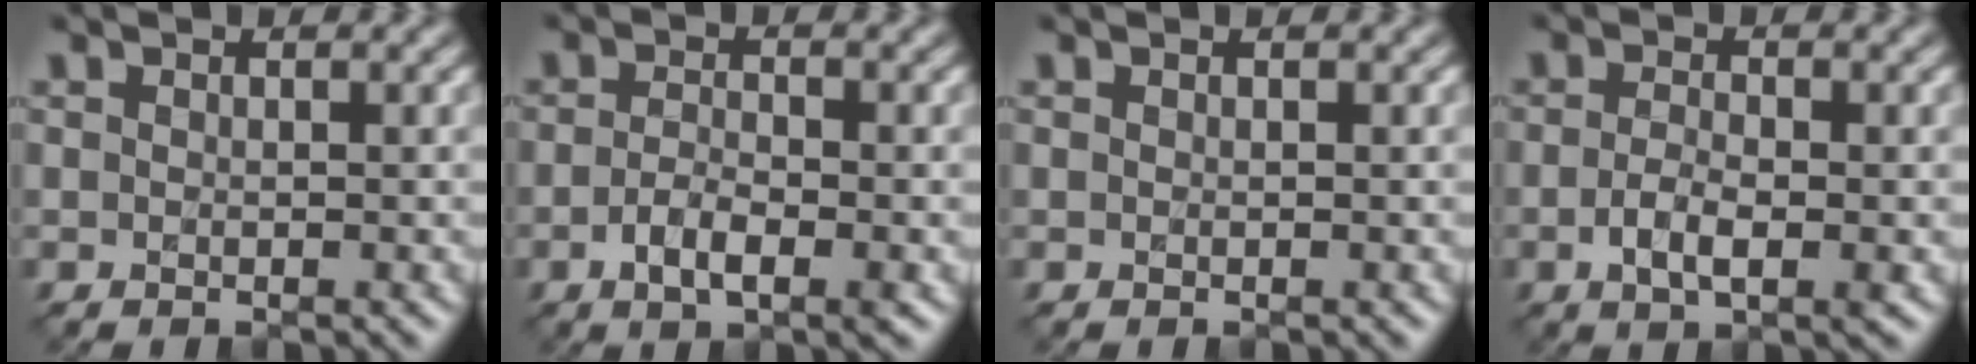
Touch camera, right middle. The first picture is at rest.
{"total": 2.6, "force": [-1.4, 1.0, 2.0], "torque": [-0.045, -0.009, -0.029]}
{"total": 0.0}
{"total": 2.5, "force": [-1.1, 0.9, 2.1], "torque": [-0.046, -0.010, -0.021]}